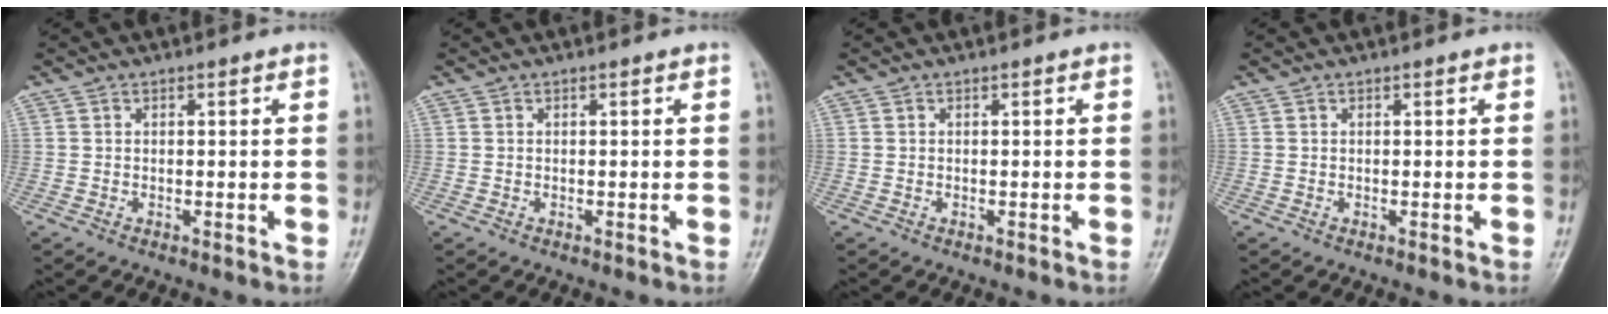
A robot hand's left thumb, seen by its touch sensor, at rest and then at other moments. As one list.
[{"total": 0.0}, {"total": 0.0}, {"total": 0.0}]